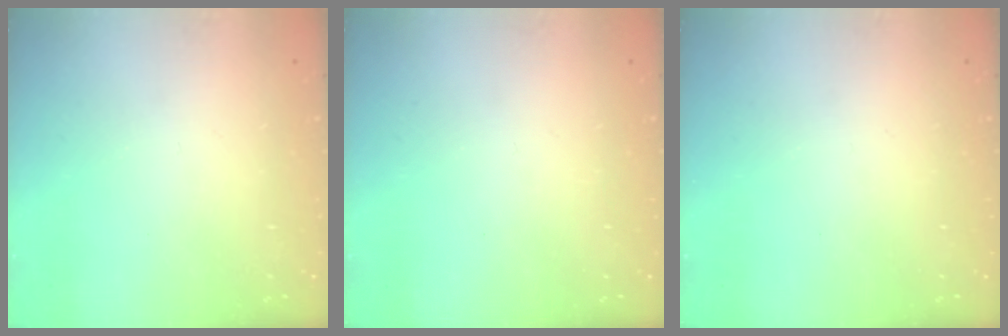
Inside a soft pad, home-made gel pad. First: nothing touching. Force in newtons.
{"total": 0.0}
{"total": 0.0}